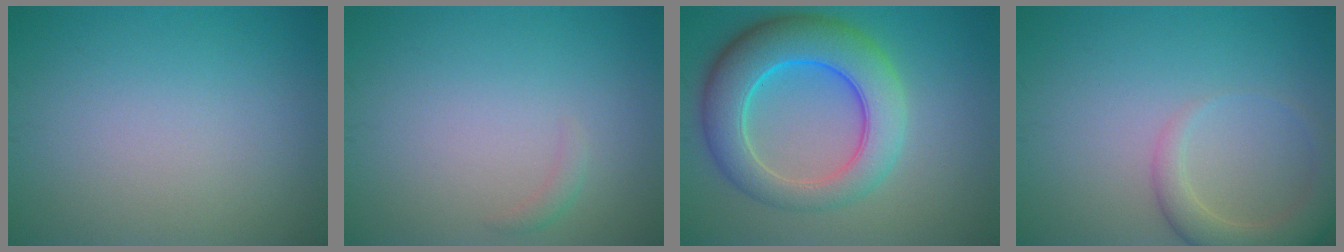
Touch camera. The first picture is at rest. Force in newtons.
{"total": 0.8, "press": 0.8, "slide": 0.0}
{"total": 8.8, "press": 8.8, "slide": 0.4}
{"total": 3.8, "press": 3.8, "slide": 0.4}